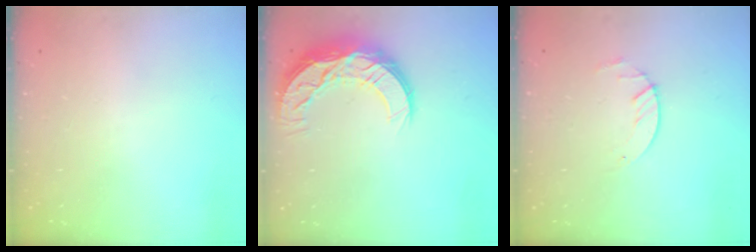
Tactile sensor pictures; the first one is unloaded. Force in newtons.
{"total": 13.1, "press": 13.1, "slide": 0.6}
{"total": 1.8, "press": 1.8, "slide": 0.2}